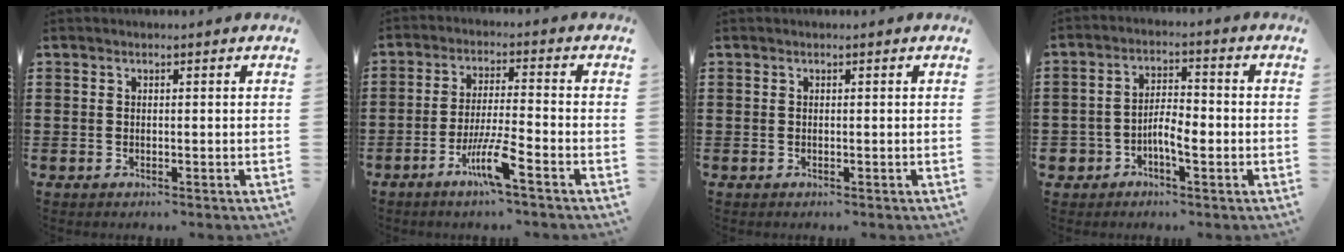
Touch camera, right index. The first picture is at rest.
{"total": 7.1, "force": [-4.2, 0.3, 5.8], "torque": [-0.118, -0.010, -0.080]}
{"total": 0.0}
{"total": 4.8, "force": [-2.2, 2.4, 3.5], "torque": [-0.070, 0.007, -0.044]}